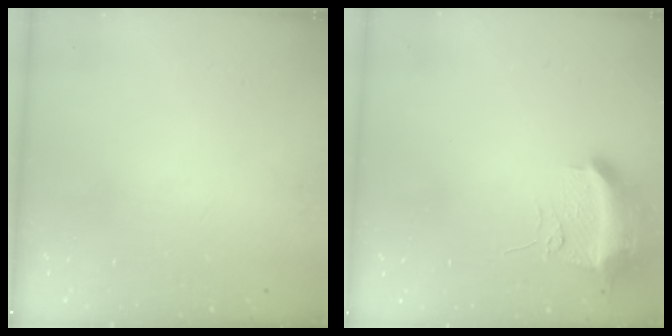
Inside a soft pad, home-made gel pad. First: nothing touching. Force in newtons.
{"total": 12.3, "press": 10.8, "slide": 5.9}